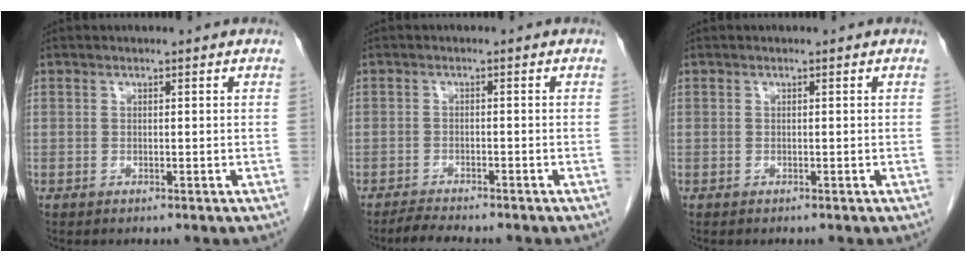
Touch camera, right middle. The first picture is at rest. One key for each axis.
{"total": 3.2, "fx": -2.9, "fy": 0.2, "fz": 1.2, "tx": -0.025, "ty": -0.011, "tz": -0.048}
{"total": 0.0}